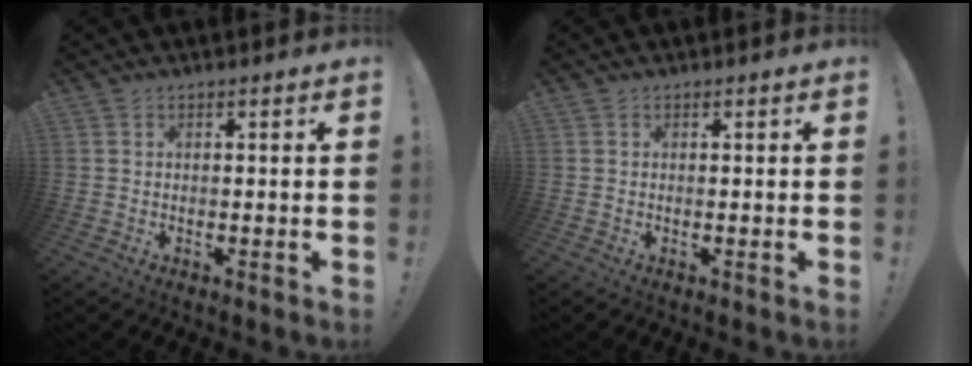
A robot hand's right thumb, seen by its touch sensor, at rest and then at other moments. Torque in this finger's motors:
{"motor_torque": [-0.42, -0.28, 0.18, 0.15, -0.08]}